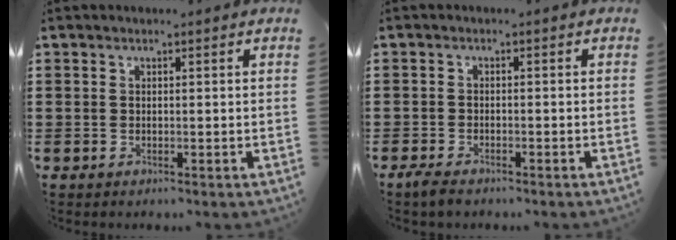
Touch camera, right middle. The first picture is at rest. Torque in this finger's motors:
{"motor_torque": [0.83, 0.85, 0.13, 0.09]}